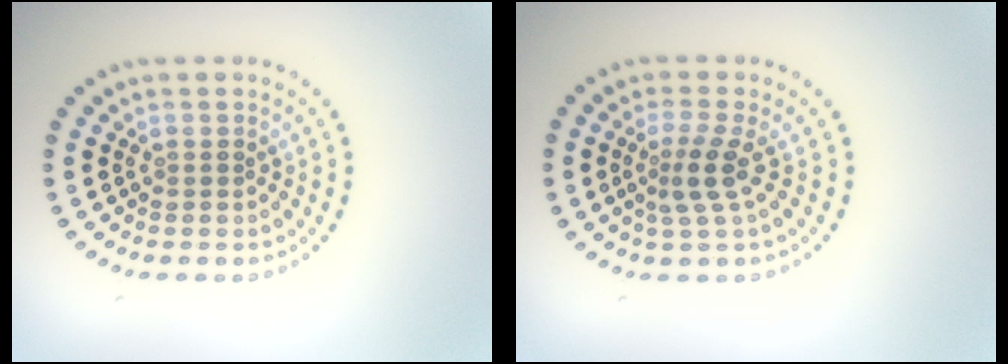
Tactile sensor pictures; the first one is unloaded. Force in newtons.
{"total": 2.5, "press": 1.8, "slide": 1.8}